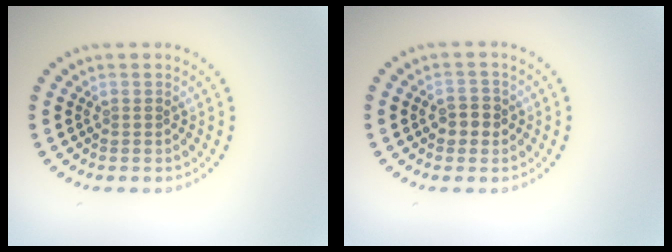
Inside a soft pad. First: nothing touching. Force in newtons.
{"total": 1.9, "press": 1.8, "slide": 0.3}